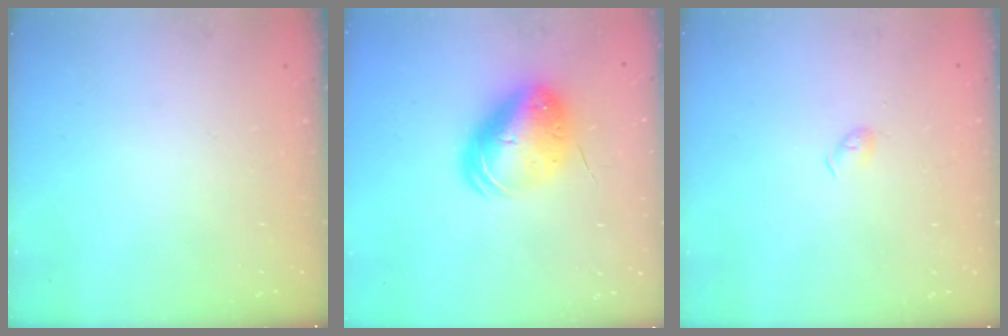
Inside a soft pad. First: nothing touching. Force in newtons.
{"total": 11.1, "press": 10.9, "slide": 2.1}
{"total": 2.9, "press": 2.9, "slide": 0.6}